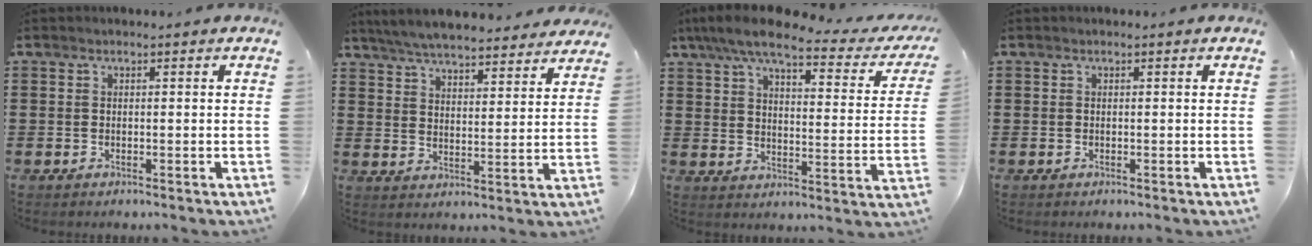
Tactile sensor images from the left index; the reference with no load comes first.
{"total": 6.0, "force": [5.9, 0.1, 1.2], "torque": [-0.049, -0.030, 0.106]}
{"total": 8.3, "force": [6.5, 1.1, 5.0], "torque": [-0.115, -0.032, 0.110]}
{"total": 0.0}